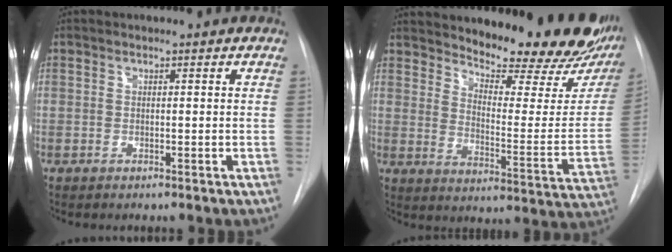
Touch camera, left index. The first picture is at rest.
{"total": 22.8, "force": [19.8, 5.0, 10.1], "torque": [-0.139, -0.076, 0.246]}